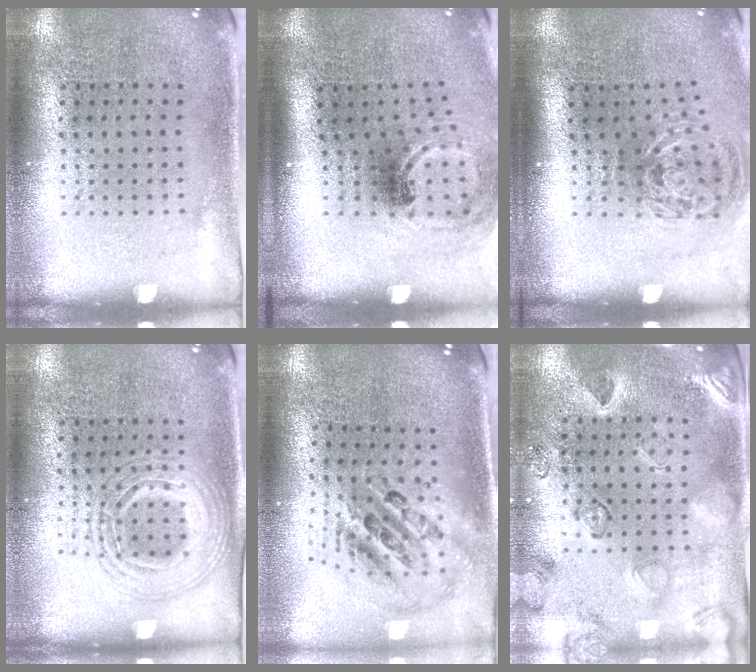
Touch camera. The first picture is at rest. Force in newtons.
{"total": 1.6, "press": 1.2, "slide": 1.1}
{"total": 1.3, "press": 1.0, "slide": 0.9}
{"total": 2.8, "press": 2.8, "slide": 0.4}
{"total": 2.5, "press": 1.8, "slide": 1.8}
{"total": 2.3, "press": 2.1, "slide": 1.0}